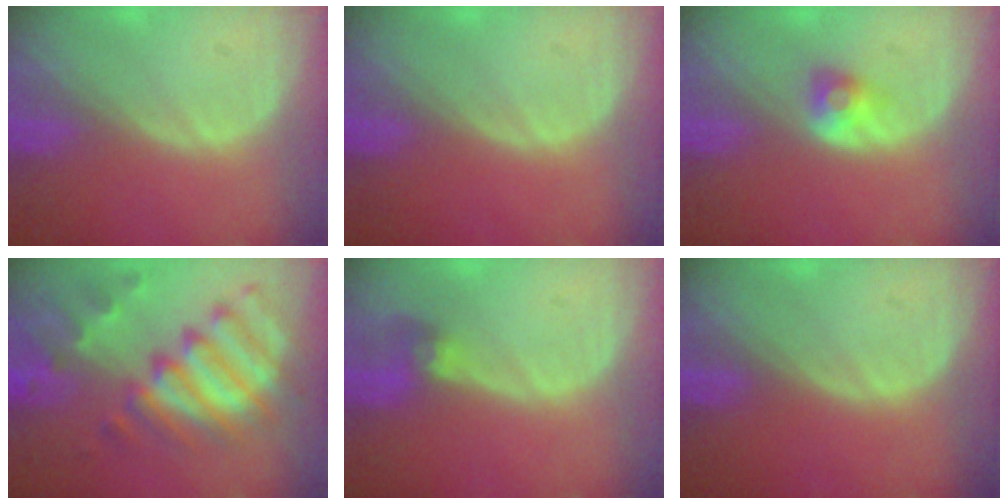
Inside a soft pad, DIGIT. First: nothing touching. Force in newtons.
{"total": 0.0}
{"total": 2.6, "press": 2.3, "slide": 1.1}
{"total": 11.4, "press": 9.8, "slide": 5.9}
{"total": 2.9, "press": 2.6, "slide": 1.2}
{"total": 0.0}